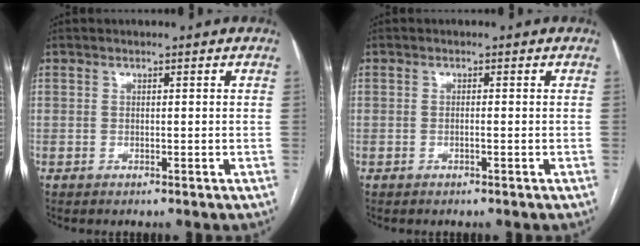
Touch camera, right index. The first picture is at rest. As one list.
[{"total": 0.5, "force": [-0.1, 0.0, 0.5], "torque": [-0.008, 0.001, -0.003]}]